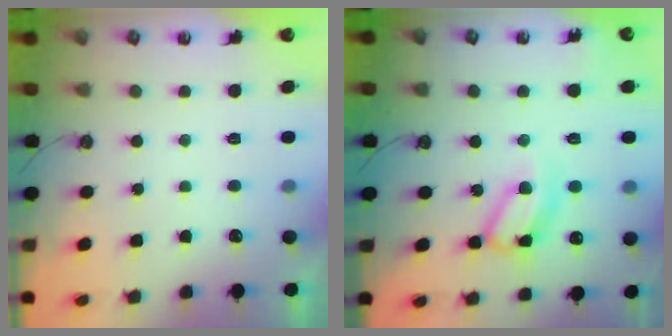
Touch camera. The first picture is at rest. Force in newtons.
{"total": 12.7, "press": 12.6, "slide": 0.9}